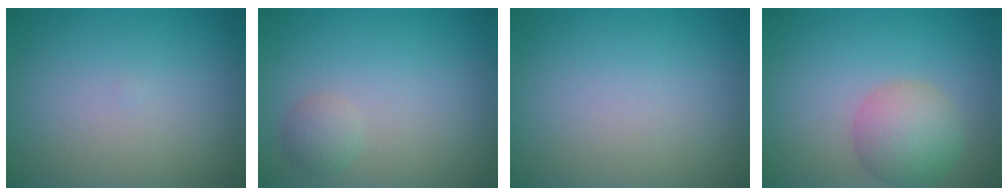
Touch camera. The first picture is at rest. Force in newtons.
{"total": 1.5, "press": 1.5, "slide": 0.1}
{"total": 0.0}
{"total": 4.4, "press": 4.4, "slide": 0.3}